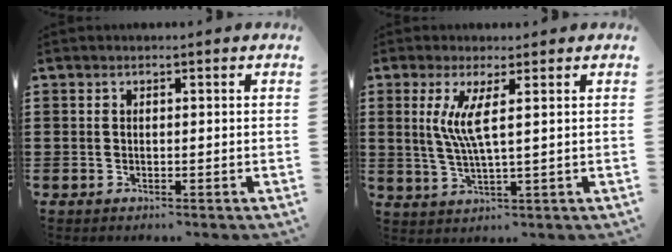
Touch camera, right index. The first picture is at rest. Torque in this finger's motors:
{"motor_torque": [0.27, -0.18, 0.48, 0.20]}